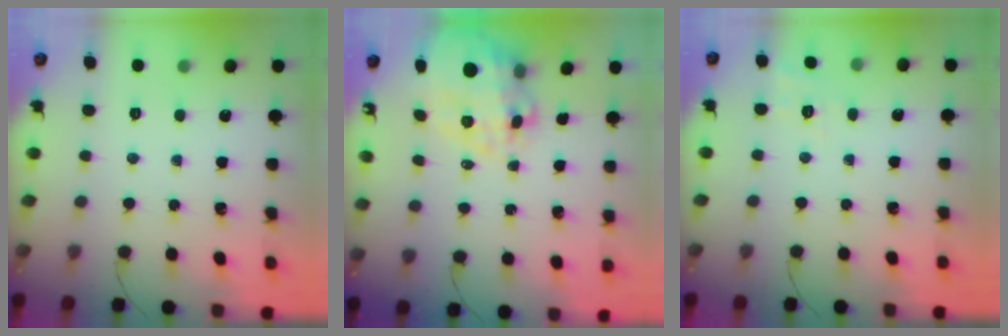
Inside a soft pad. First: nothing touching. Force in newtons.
{"total": 14.0, "press": 13.8, "slide": 2.7}
{"total": 2.9, "press": 1.7, "slide": 2.3}